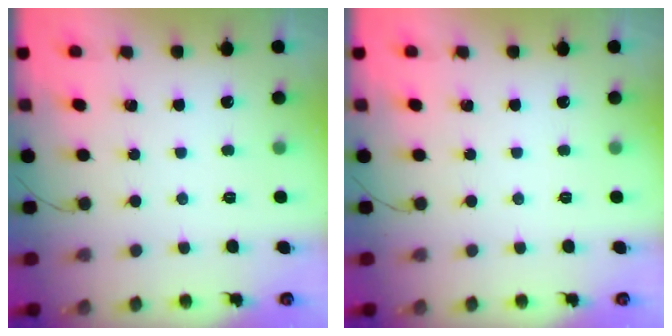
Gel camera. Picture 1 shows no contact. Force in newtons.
{"total": 0.0}